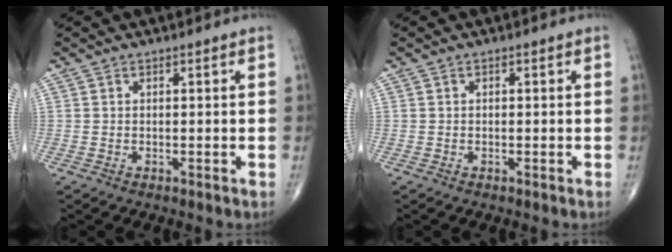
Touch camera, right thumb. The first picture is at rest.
{"total": 0.0}